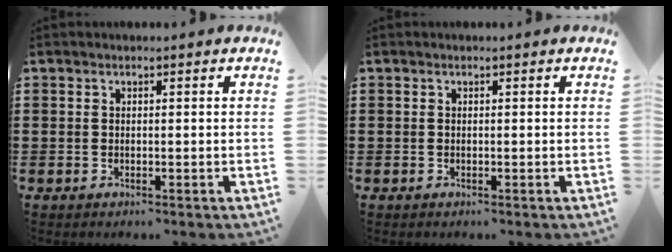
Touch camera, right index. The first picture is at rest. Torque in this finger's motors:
{"motor_torque": [2.14, 0.00, 0.00, -0.01]}